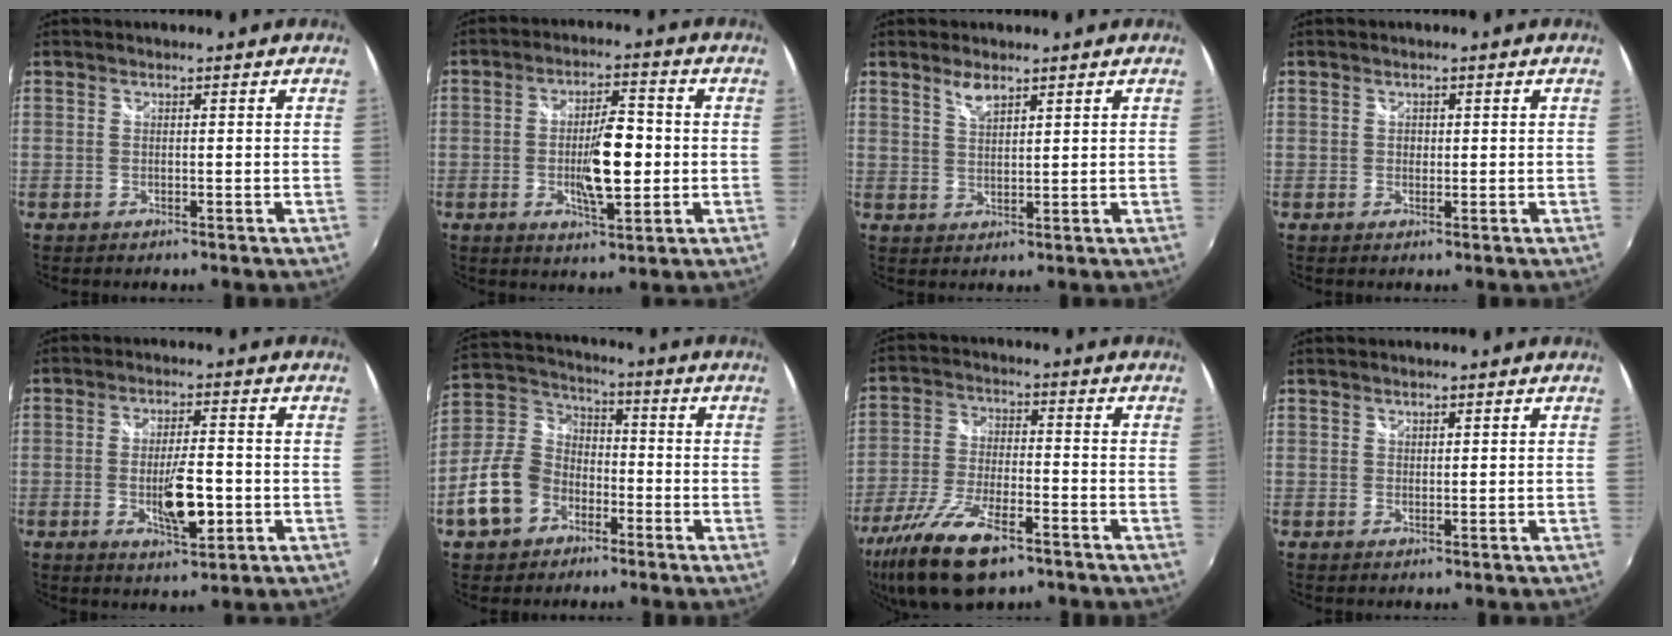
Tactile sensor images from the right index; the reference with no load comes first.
{"total": 9.9, "force": [-1.2, 3.2, 9.3], "torque": [-0.160, -0.002, -0.017]}
{"total": 3.2, "force": [2.4, 1.0, 1.9], "torque": [-0.033, 0.000, 0.044]}
{"total": 1.0, "force": [0.1, 1.0, 0.1], "torque": [0.002, 0.000, 0.000]}
{"total": 8.6, "force": [-1.9, 2.5, 8.0], "torque": [-0.140, -0.012, -0.029]}
{"total": 13.5, "force": [-5.8, 10.4, 6.4], "torque": [-0.164, 0.028, -0.094]}
{"total": 15.9, "force": [-10.2, 5.8, 10.7], "torque": [-0.233, -0.039, -0.190]}
{"total": 1.0, "force": [0.8, 0.5, 0.1], "torque": [0.002, 0.001, 0.015]}